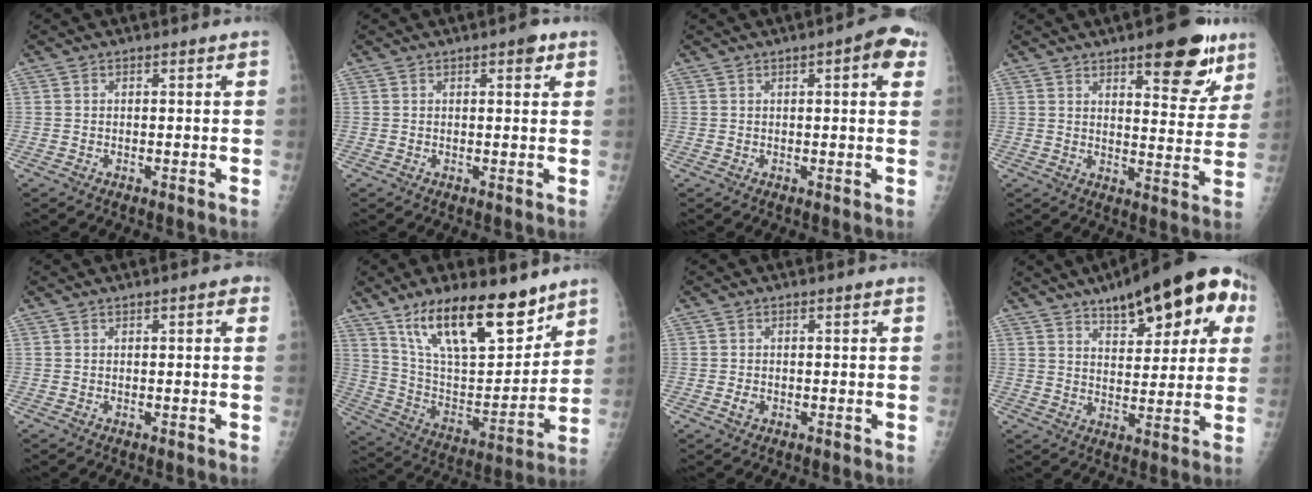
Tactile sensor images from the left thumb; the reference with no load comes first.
{"total": 2.2, "force": [1.3, 0.9, 1.6], "torque": [-0.011, -0.002, 0.013]}
{"total": 6.1, "force": [2.4, 1.7, 5.4], "torque": [-0.055, 0.003, 0.020]}
{"total": 13.7, "force": [8.2, 5.2, 9.7], "torque": [-0.079, -0.042, 0.111]}
{"total": 1.9, "force": [0.7, 0.7, 1.7], "torque": [-0.019, 0.002, 0.005]}
{"total": 21.8, "force": [14.6, 8.3, 14.0], "torque": [-0.192, -0.068, 0.261]}
{"total": 1.1, "force": [-0.5, 0.9, 0.5], "torque": [-0.008, 0.001, -0.007]}
{"total": 20.1, "force": [9.8, 8.3, 15.4], "torque": [-0.177, -0.007, 0.137]}